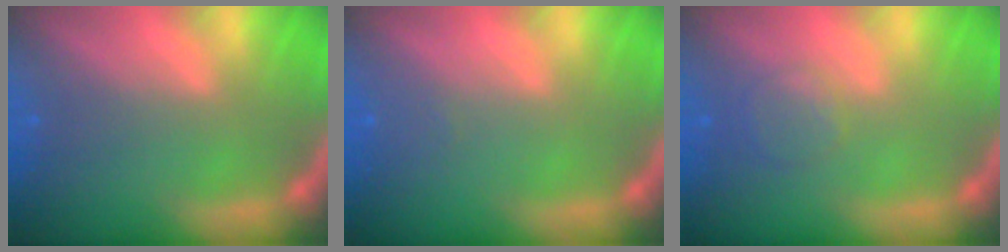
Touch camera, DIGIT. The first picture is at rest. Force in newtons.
{"total": 1.0}
{"total": 2.4}